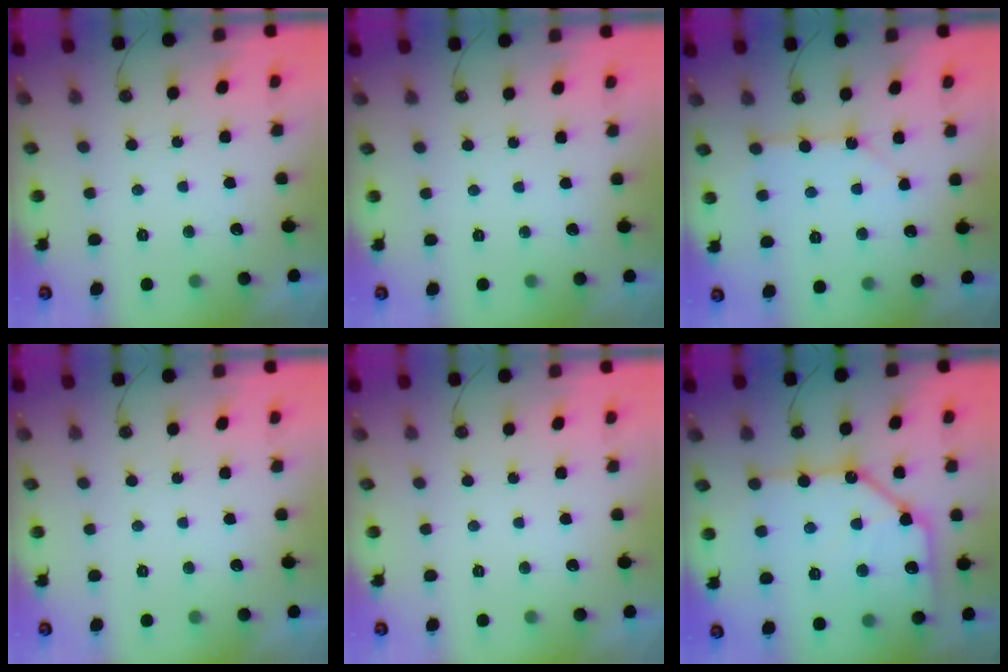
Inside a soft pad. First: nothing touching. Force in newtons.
{"total": 0.0}
{"total": 3.5, "press": 3.5, "slide": 0.3}
{"total": 0.0}
{"total": 0.0}
{"total": 19.4, "press": 19.3, "slide": 1.9}